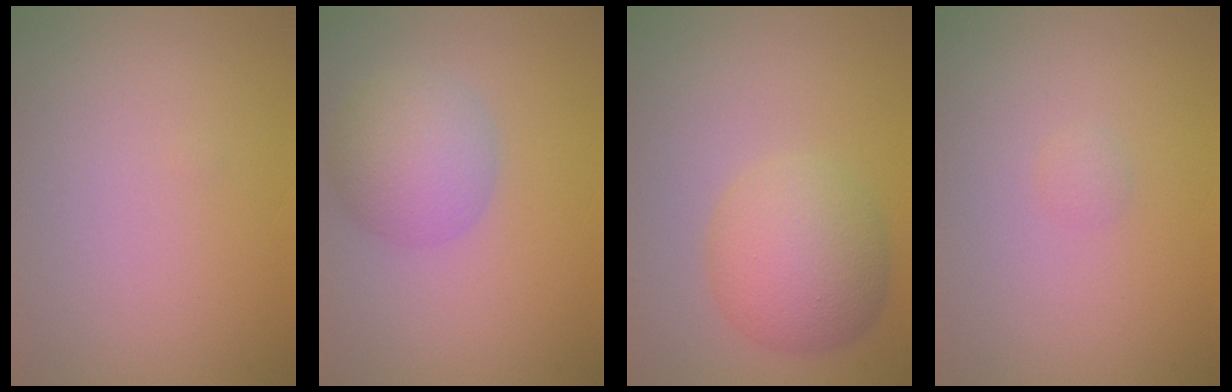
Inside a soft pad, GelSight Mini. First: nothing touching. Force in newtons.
{"total": 4.2, "press": 4.2, "slide": 0.1}
{"total": 5.8, "press": 5.8, "slide": 0.2}
{"total": 0.6, "press": 0.6, "slide": 0.0}